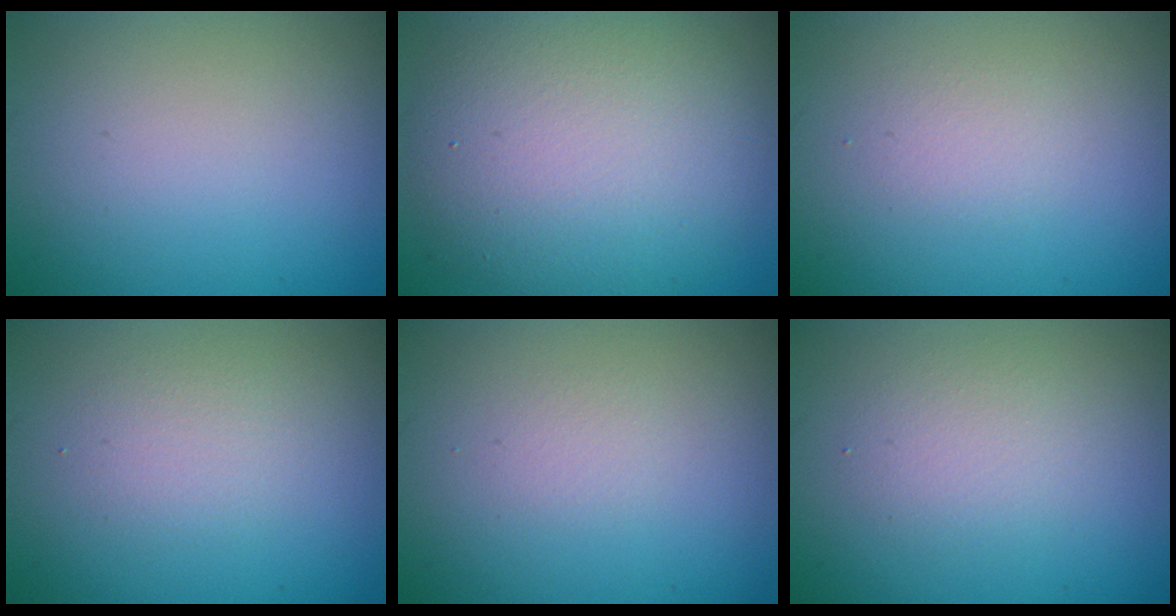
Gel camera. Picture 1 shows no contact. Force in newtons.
{"total": 9.6, "press": 9.5, "slide": 0.9}
{"total": 1.1, "press": 1.1, "slide": 0.1}
{"total": 1.6, "press": 1.6, "slide": 0.1}
{"total": 0.7, "press": 0.7, "slide": 0.0}
{"total": 2.1, "press": 2.1, "slide": 0.1}